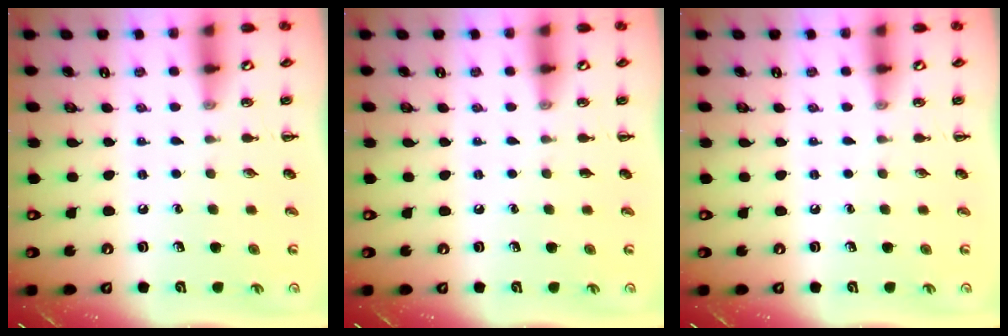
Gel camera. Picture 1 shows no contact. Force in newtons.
{"total": 0.0}
{"total": 0.0}